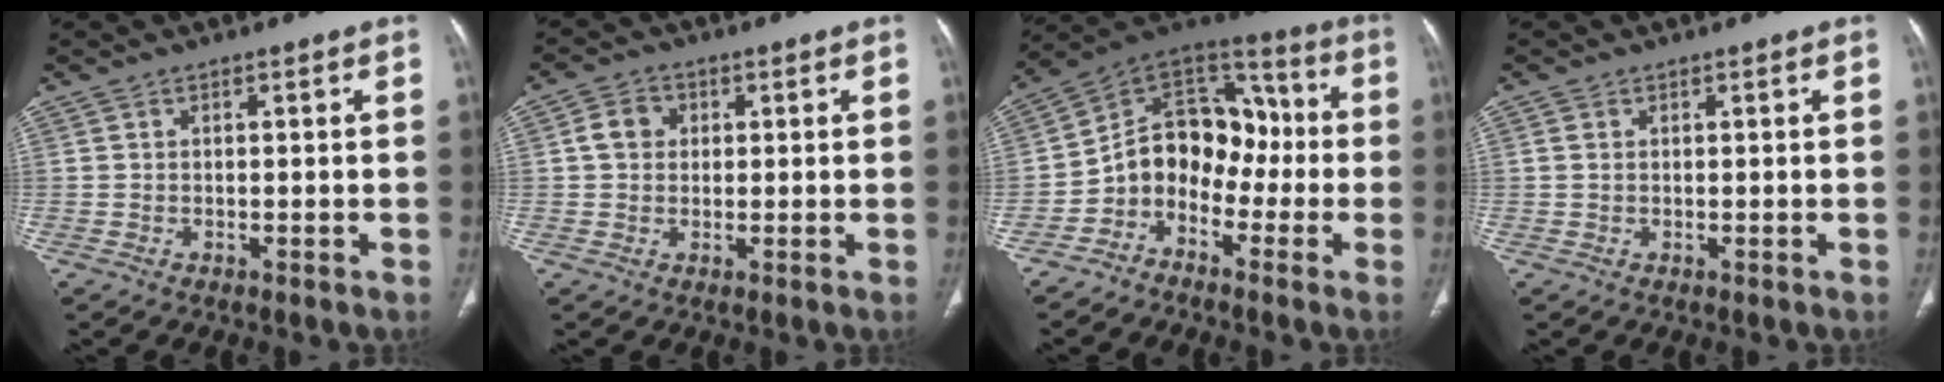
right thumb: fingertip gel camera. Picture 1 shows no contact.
{"total": 4.4, "force": [0.8, 3.7, 2.2], "torque": [-0.026, 0.007, 0.011]}
{"total": 13.3, "force": [-3.8, 10.0, 7.9], "torque": [-0.085, 0.080, -0.082]}
{"total": 1.0, "force": [0.2, 0.7, 0.6], "torque": [-0.017, 0.001, 0.006]}